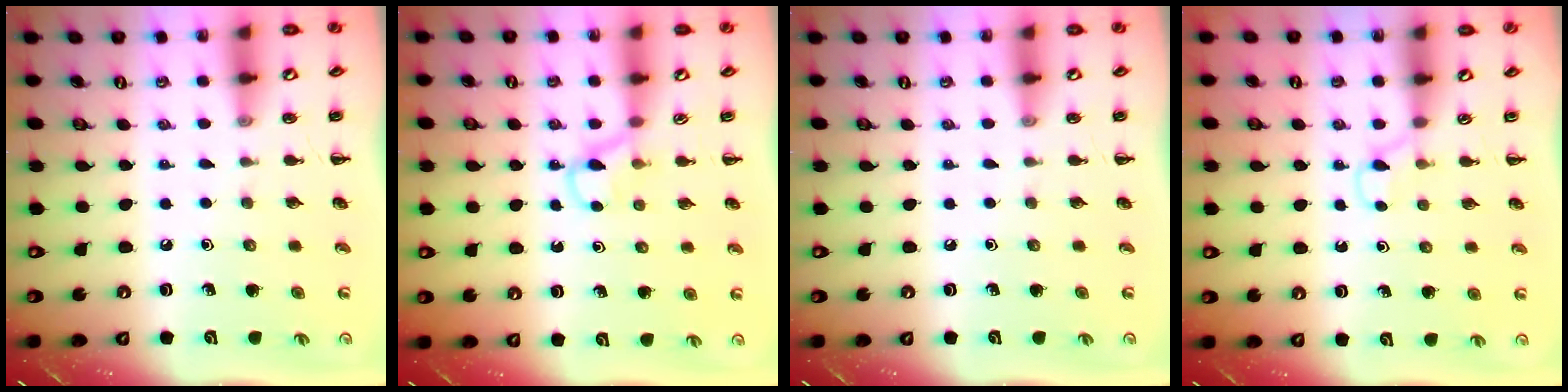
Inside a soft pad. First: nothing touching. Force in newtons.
{"total": 3.5, "press": 3.3, "slide": 1.2}
{"total": 0.0}
{"total": 3.3, "press": 3.0, "slide": 1.3}